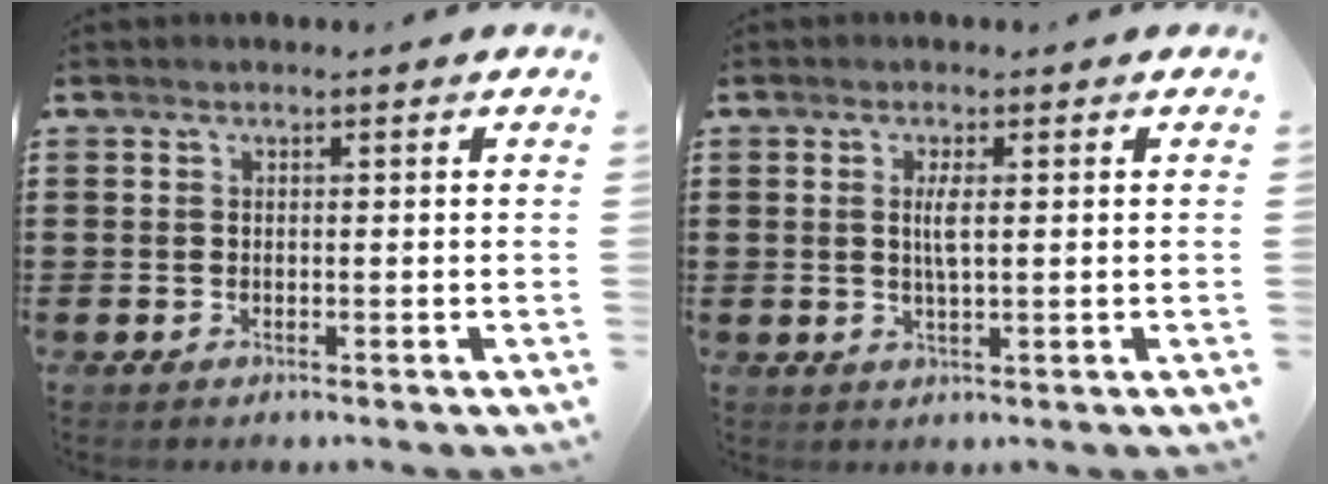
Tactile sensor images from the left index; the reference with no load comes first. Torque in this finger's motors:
{"motor_torque": [0.61, -0.07, 0.14, 0.06]}